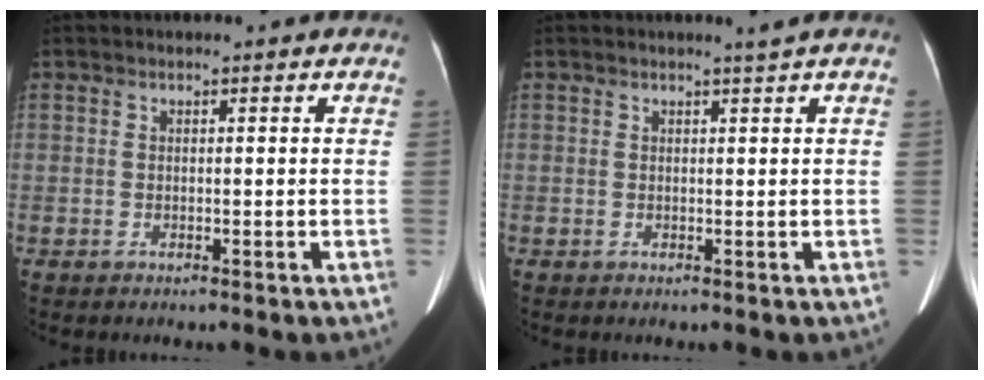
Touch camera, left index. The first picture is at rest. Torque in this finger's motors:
{"motor_torque": [-0.19, -0.14, -0.06, 0.01]}